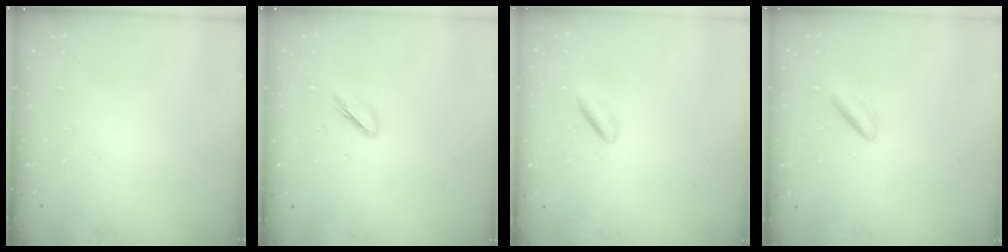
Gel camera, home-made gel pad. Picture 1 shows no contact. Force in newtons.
{"total": 3.1, "press": 3.0, "slide": 1.0}
{"total": 1.9, "press": 1.7, "slide": 0.8}
{"total": 2.9, "press": 2.7, "slide": 1.1}